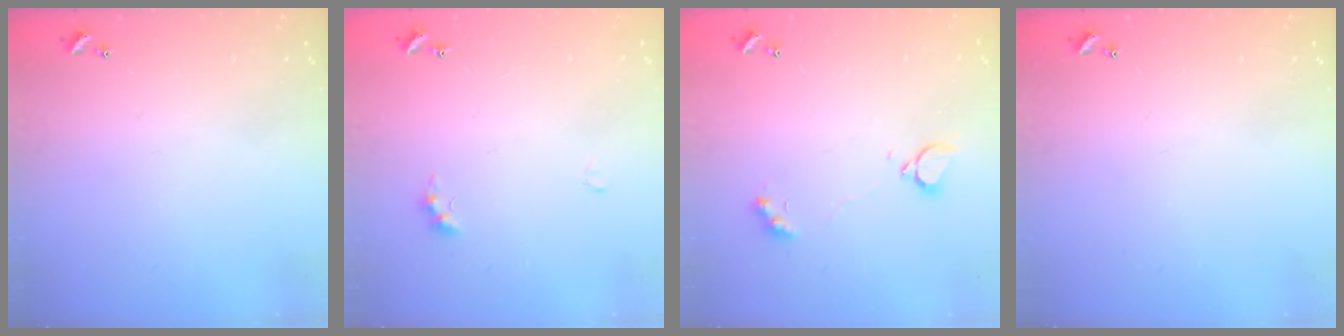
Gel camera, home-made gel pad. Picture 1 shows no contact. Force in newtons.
{"total": 4.9, "press": 4.8, "slide": 0.7}
{"total": 2.5, "press": 2.4, "slide": 0.5}
{"total": 0.0}